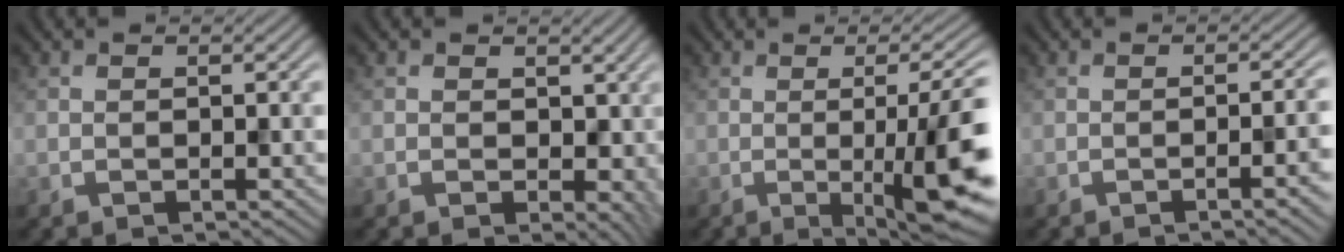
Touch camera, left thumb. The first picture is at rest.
{"total": 3.9, "force": [0.2, 2.8, 2.7], "torque": [-0.048, -0.011, 0.005]}
{"total": 11.8, "force": [-1.8, 2.6, 11.3], "torque": [-0.143, 0.000, -0.025]}
{"total": 4.6, "force": [-1.5, 1.2, 4.2], "torque": [-0.045, 0.003, -0.023]}